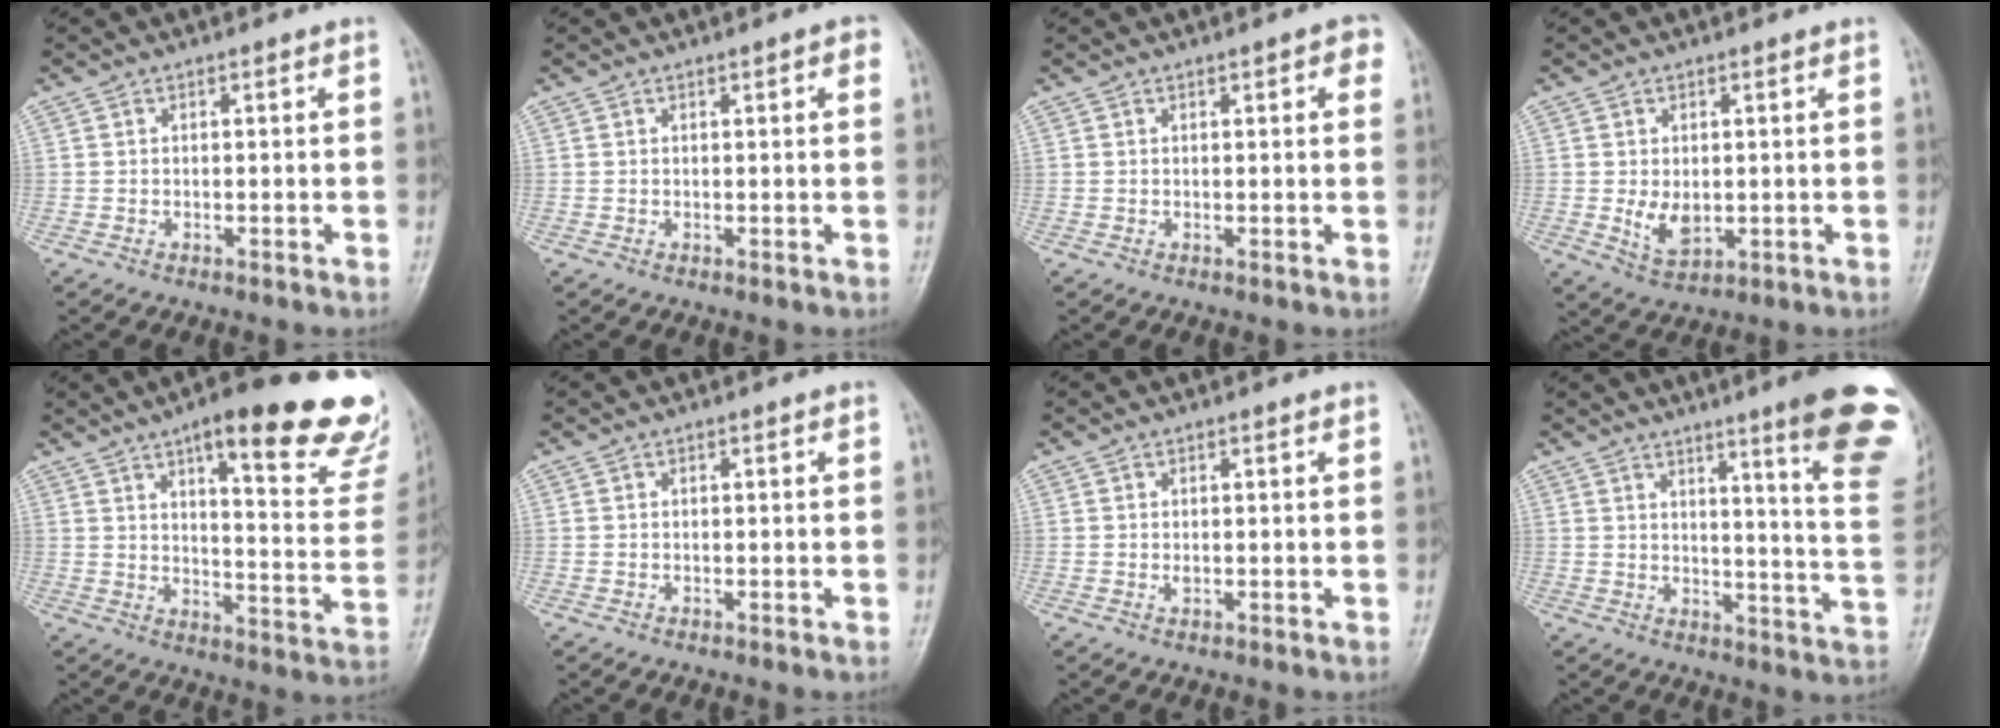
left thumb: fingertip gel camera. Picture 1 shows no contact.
{"total": 1.9, "force": [0.9, 0.5, 1.7], "torque": [-0.019, 0.001, 0.008]}
{"total": 3.2, "force": [1.5, 1.0, 2.6], "torque": [-0.022, 0.000, 0.012]}
{"total": 4.9, "force": [0.0, 3.2, 3.7], "torque": [-0.054, -0.012, 0.013]}
{"total": 25.7, "force": [16.2, 6.4, 18.9], "torque": [-0.212, -0.067, 0.206]}
{"total": 0.0}
{"total": 0.9, "force": [0.4, 0.5, 0.7], "torque": [-0.009, -0.002, 0.006]}
{"total": 19.1, "force": [11.5, 1.5, 15.1], "torque": [-0.165, -0.070, 0.138]}